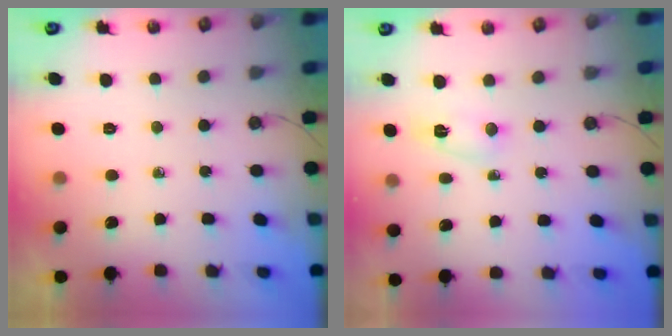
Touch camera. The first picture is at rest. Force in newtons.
{"total": 3.0, "press": 2.9, "slide": 0.6}